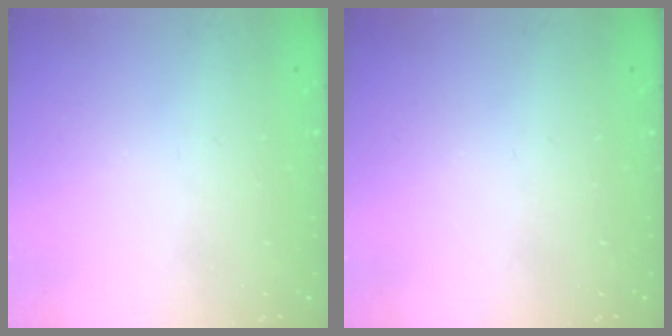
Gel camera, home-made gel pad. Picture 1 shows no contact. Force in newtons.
{"total": 0.0}